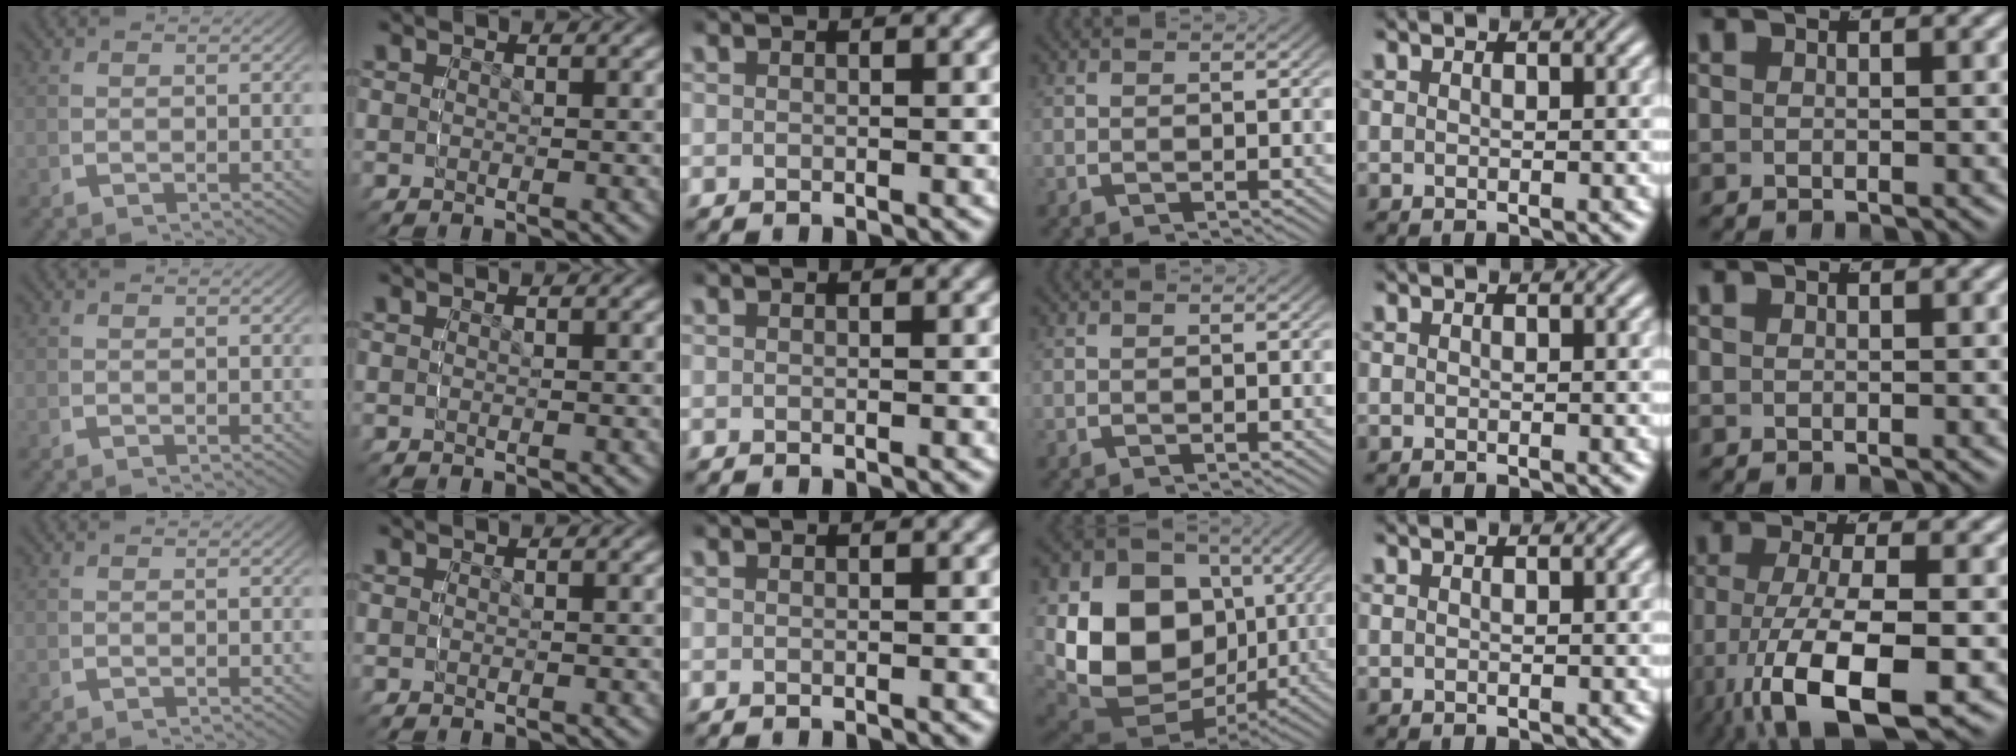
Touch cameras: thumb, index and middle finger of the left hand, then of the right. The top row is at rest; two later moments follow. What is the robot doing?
{"motion": "grasp_and_lifting", "object": "cloth"}